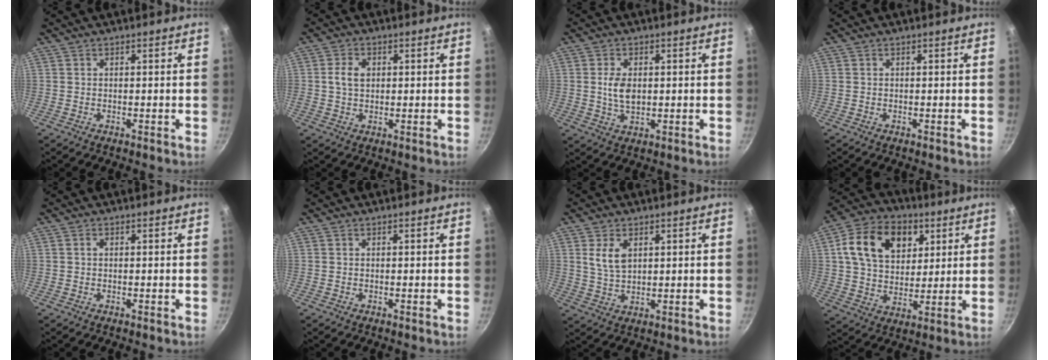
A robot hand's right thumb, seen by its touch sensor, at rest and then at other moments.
{"total": 4.2, "force": [0.7, 3.0, 2.8], "torque": [-0.041, 0.005, 0.009]}
{"total": 5.1, "force": [0.4, 3.1, 4.0], "torque": [-0.070, -0.005, 0.008]}
{"total": 0.0}
{"total": 0.5, "force": [0.1, 0.4, 0.4], "torque": [-0.005, 0.004, 0.001]}
{"total": 0.0}
{"total": 5.5, "force": [2.0, 3.2, 4.0], "torque": [-0.070, -0.011, 0.042]}
{"total": 16.7, "force": [5.8, 11.9, 10.2], "torque": [-0.151, -0.005, 0.088]}